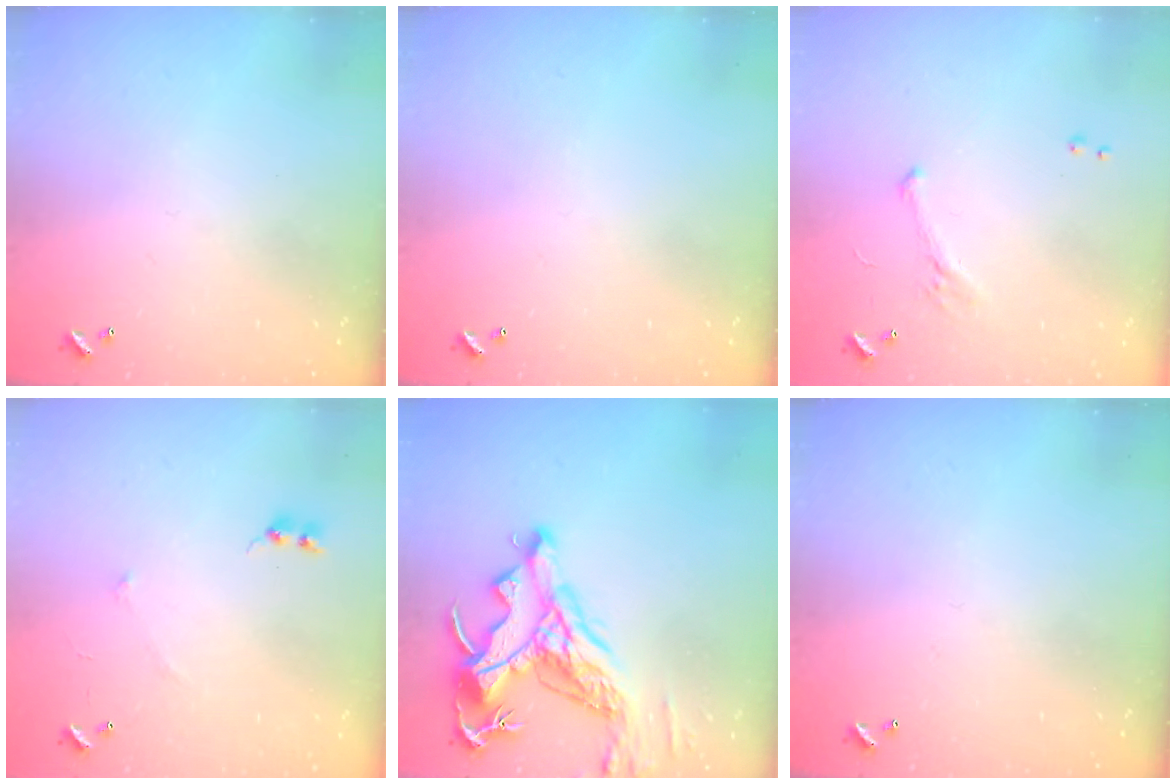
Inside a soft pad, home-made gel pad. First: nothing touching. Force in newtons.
{"total": 0.0}
{"total": 4.0, "press": 3.9, "slide": 1.0}
{"total": 6.3, "press": 6.3, "slide": 0.4}
{"total": 11.2, "press": 11.0, "slide": 2.4}
{"total": 0.0}